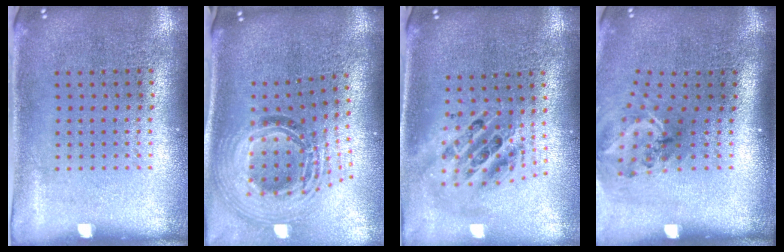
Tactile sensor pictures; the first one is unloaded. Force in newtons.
{"total": 2.1, "press": 1.6, "slide": 1.3}
{"total": 2.1, "press": 1.6, "slide": 1.4}
{"total": 1.4, "press": 1.1, "slide": 0.9}